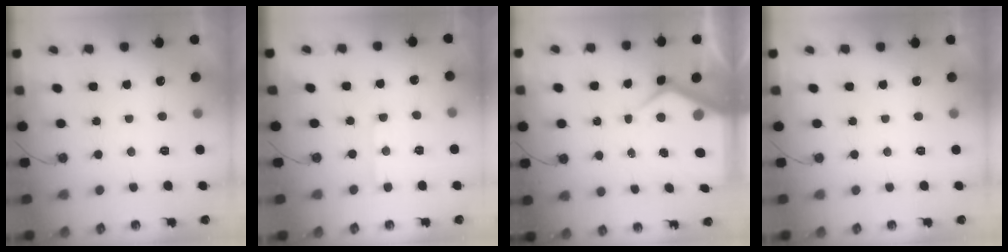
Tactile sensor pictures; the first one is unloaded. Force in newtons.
{"total": 3.4, "press": 3.3, "slide": 0.5}
{"total": 8.4, "press": 8.3, "slide": 0.8}
{"total": 0.0}